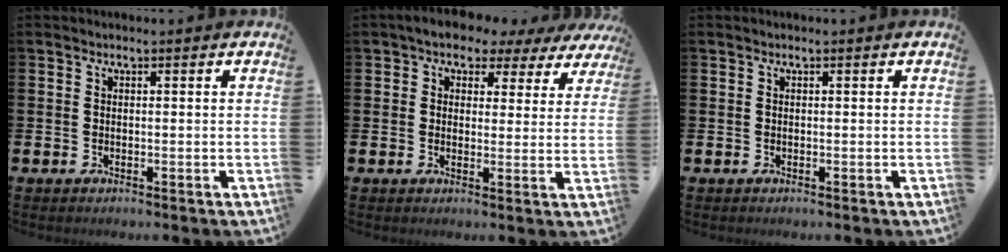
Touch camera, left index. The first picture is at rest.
{"total": 3.9, "force": [3.0, 2.3, 0.6], "torque": [-0.028, -0.017, 0.048]}
{"total": 0.0}